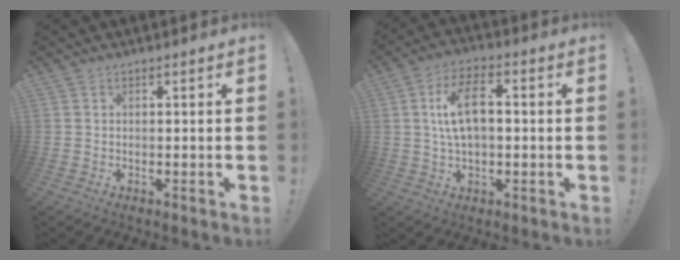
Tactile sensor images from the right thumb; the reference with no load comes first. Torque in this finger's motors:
{"motor_torque": [0.91, 1.32, 0.70, -0.58, 0.07]}